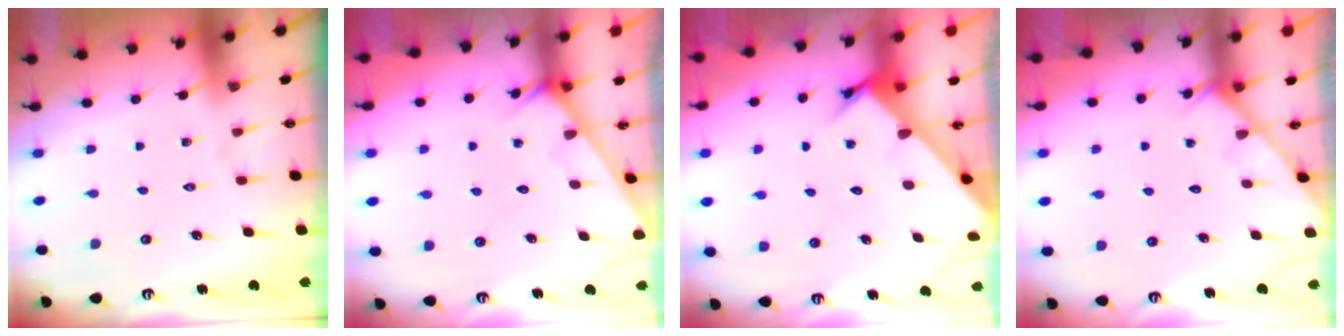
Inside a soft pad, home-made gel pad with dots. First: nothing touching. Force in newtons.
{"total": 2.2, "press": 2.2, "slide": 0.2}
{"total": 3.5, "press": 3.5, "slide": 0.3}
{"total": 3.5, "press": 3.5, "slide": 0.3}